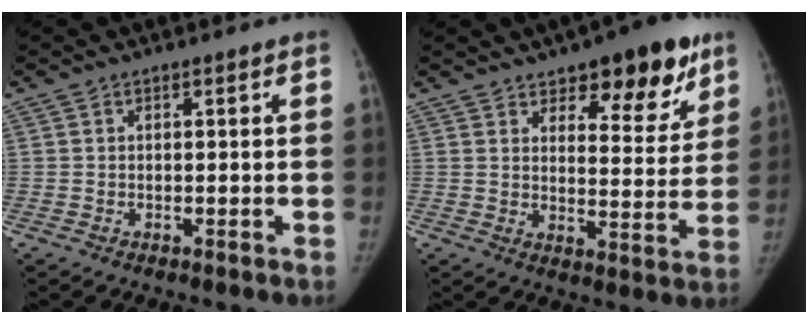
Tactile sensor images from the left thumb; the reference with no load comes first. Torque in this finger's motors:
{"motor_torque": [0.15, 0.34, 0.06, 0.08, 0.05]}